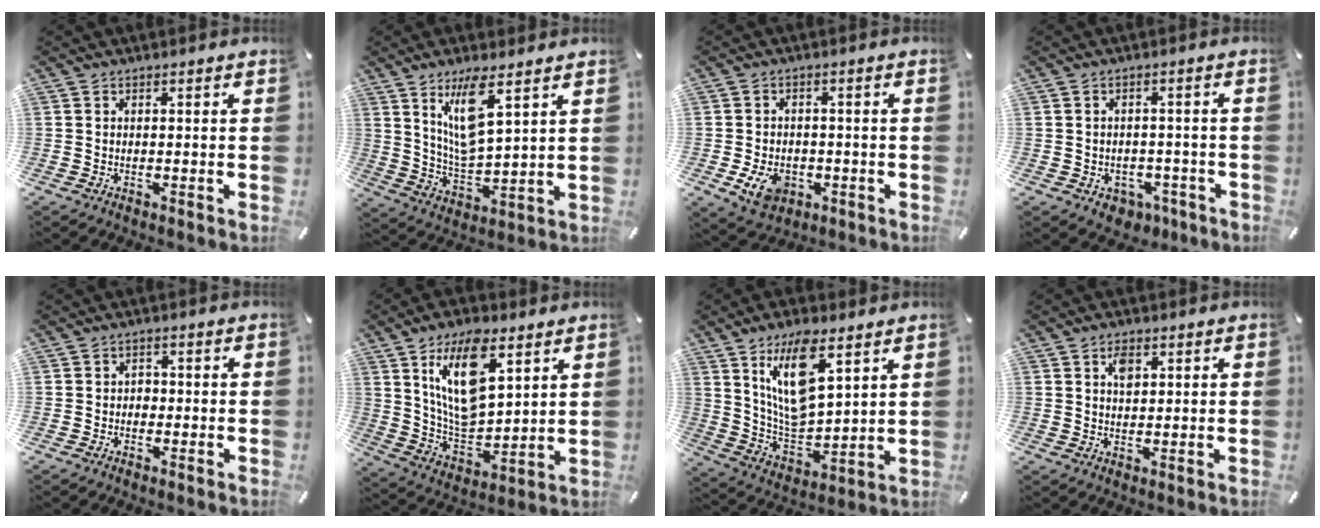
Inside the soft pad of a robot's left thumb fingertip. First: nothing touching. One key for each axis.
{"total": 12.0, "fx": 7.2, "fy": 3.5, "fz": 8.9, "tx": -0.171, "ty": -0.026, "tz": 0.126}
{"total": 6.9, "fx": -2.1, "fy": 5.2, "fz": 4.0, "tx": -0.082, "ty": 0.004, "tz": -0.038}
{"total": 3.9, "fx": -1.4, "fy": 3.4, "fz": 1.5, "tx": -0.018, "ty": 0.008, "tz": -0.025}
{"total": 1.7, "fx": -0.6, "fy": 1.4, "fz": 0.8, "tx": -0.017, "ty": 0.007, "tz": -0.015}
{"total": 16.3, "fx": 8.5, "fy": 8.5, "fz": 11.1, "tx": -0.229, "ty": -0.028, "tz": 0.146}
{"total": 15.2, "fx": 8.7, "fy": 6.9, "fz": 10.5, "tx": -0.210, "ty": -0.034, "tz": 0.150}
{"total": 3.4, "fx": 1.4, "fy": 2.2, "fz": 2.2, "tx": -0.031, "ty": -0.002, "tz": 0.020}